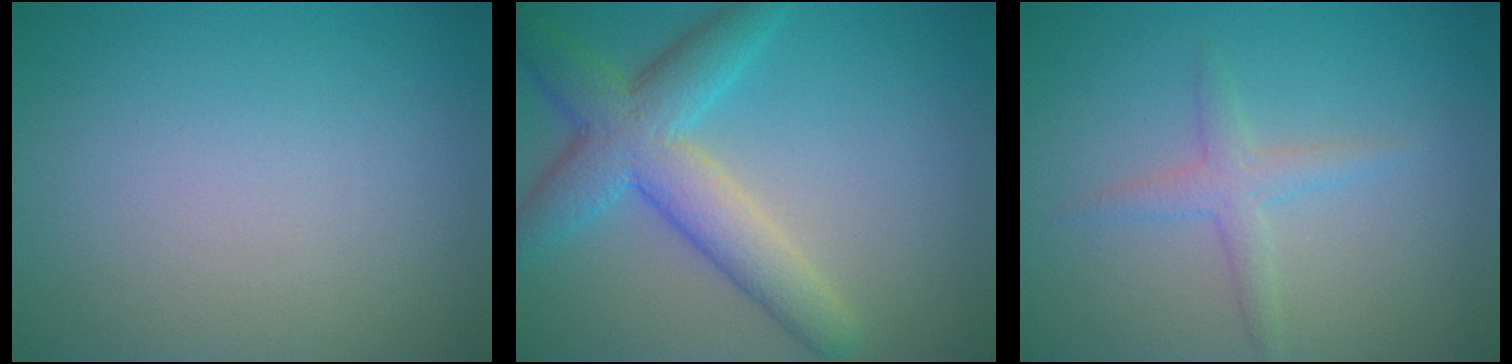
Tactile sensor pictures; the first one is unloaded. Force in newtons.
{"total": 6.4, "press": 6.4, "slide": 0.1}
{"total": 2.0, "press": 2.0, "slide": 0.1}